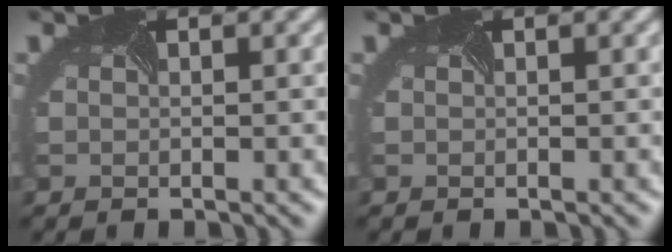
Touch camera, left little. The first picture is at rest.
{"total": 0.0}